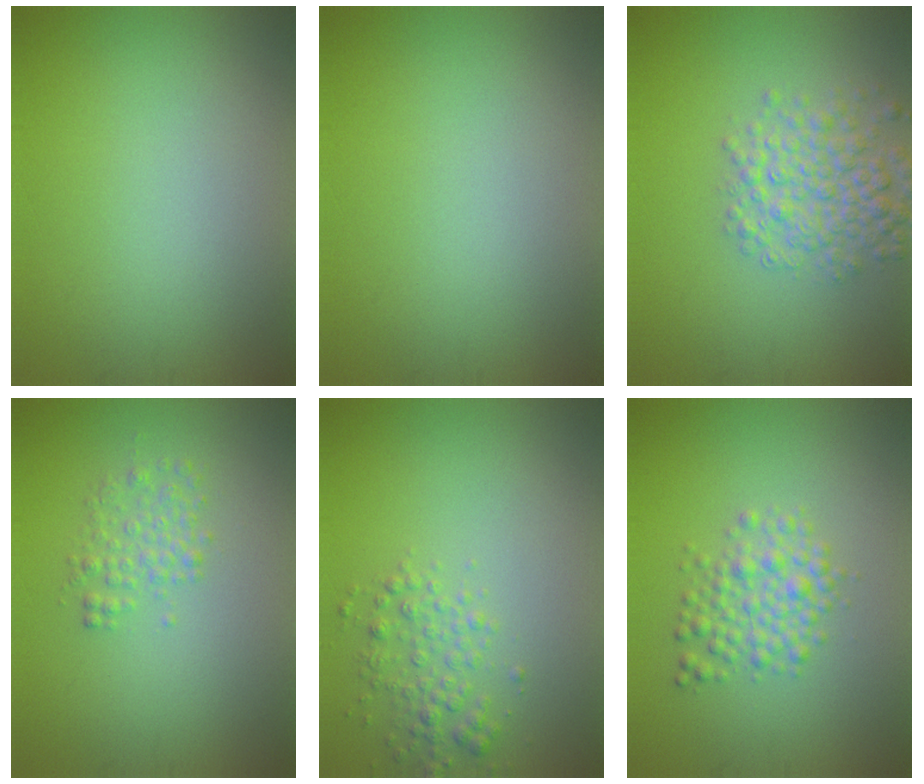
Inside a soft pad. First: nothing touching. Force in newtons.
{"total": 0.0}
{"total": 4.8, "press": 4.8, "slide": 0.2}
{"total": 2.0, "press": 2.0, "slide": 0.0}
{"total": 2.5, "press": 2.5, "slide": 0.1}
{"total": 3.3, "press": 3.3, "slide": 0.1}